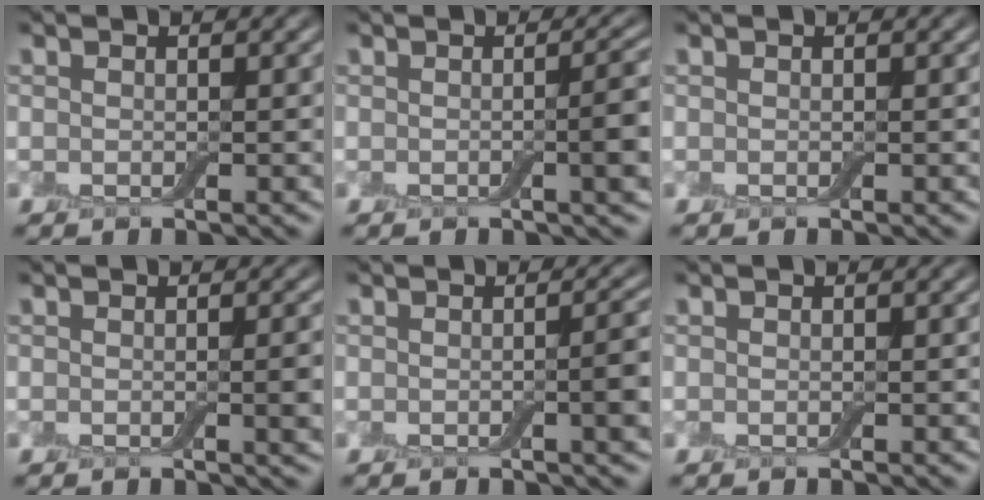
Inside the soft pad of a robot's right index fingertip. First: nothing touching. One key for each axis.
{"total": 2.9, "fx": -0.2, "fy": 0.6, "fz": 2.9, "tx": -0.033, "ty": 0.005, "tz": -0.006}
{"total": 0.0}
{"total": 1.7, "fx": -0.1, "fy": 0.3, "fz": 1.7, "tx": -0.021, "ty": -0.001, "tz": -0.001}
{"total": 2.4, "fx": -0.2, "fy": 0.5, "fz": 2.4, "tx": -0.028, "ty": 0.003, "tz": -0.005}
{"total": 0.0}